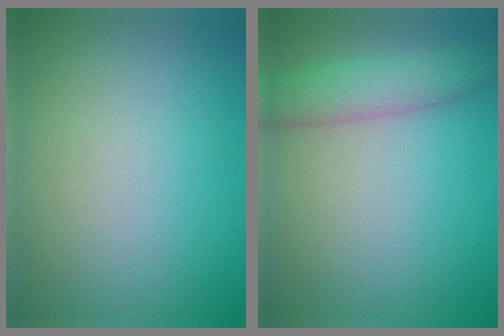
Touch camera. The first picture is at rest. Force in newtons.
{"total": 3.9, "press": 3.9, "slide": 0.1}